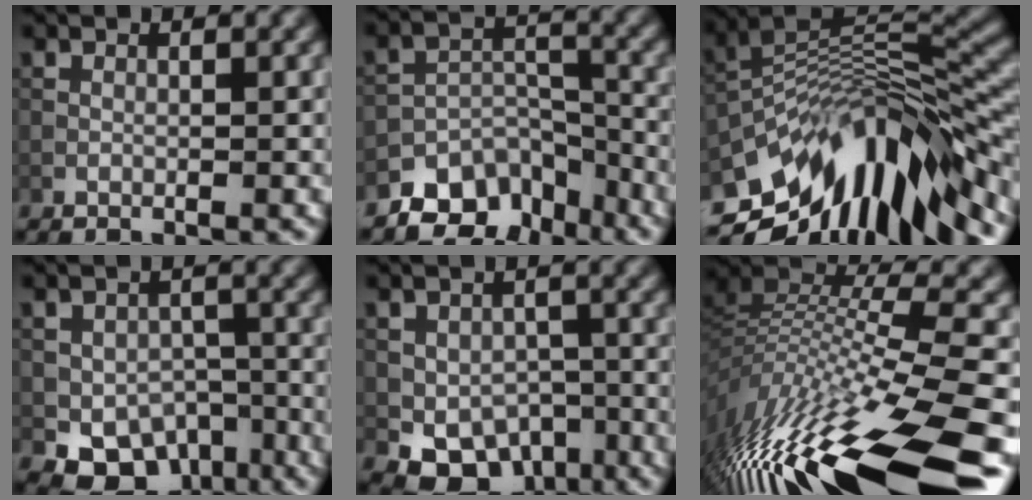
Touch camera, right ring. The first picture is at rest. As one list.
[{"total": 7.2, "force": [-5.7, 3.9, 2.3], "torque": [-0.025, -0.005, -0.091]}, {"total": 13.5, "force": [-7.0, 4.4, 10.7], "torque": [-0.185, 0.022, -0.120]}, {"total": 7.7, "force": [-4.1, 5.3, 3.6], "torque": [-0.041, -0.010, -0.054]}, {"total": 7.2, "force": [-3.4, 5.1, 3.7], "torque": [-0.047, -0.010, -0.046]}, {"total": 15.2, "force": [-7.7, 3.6, 12.6], "torque": [-0.248, 0.017, -0.140]}]